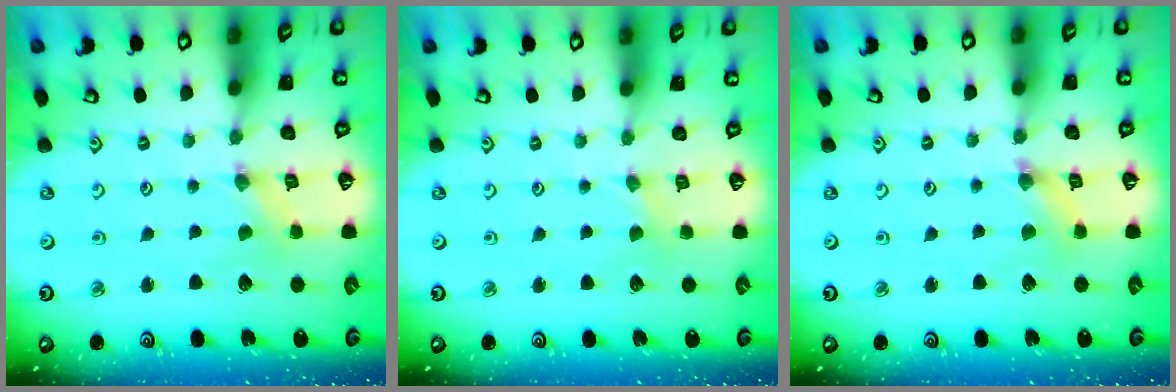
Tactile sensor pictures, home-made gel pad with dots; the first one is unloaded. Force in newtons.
{"total": 1.3, "press": 1.3, "slide": 0.2}
{"total": 2.7, "press": 2.7, "slide": 0.4}